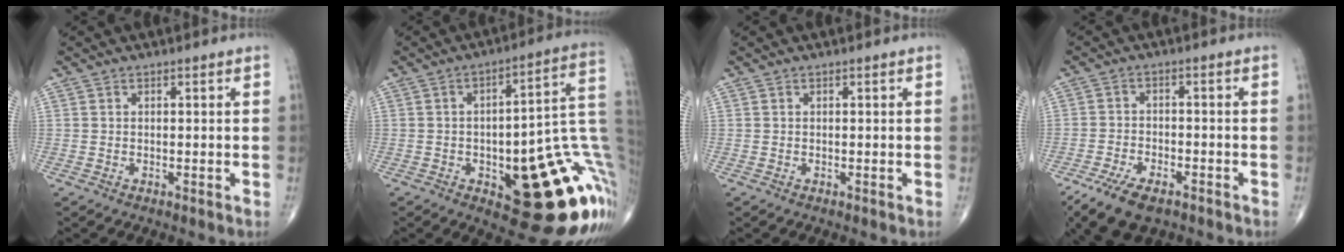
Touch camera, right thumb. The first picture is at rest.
{"total": 25.4, "force": [-4.7, 9.2, 23.2], "torque": [-0.228, 0.027, -0.045]}
{"total": 0.0}
{"total": 9.4, "force": [-6.3, 4.2, 5.7], "torque": [-0.100, 0.008, -0.109]}